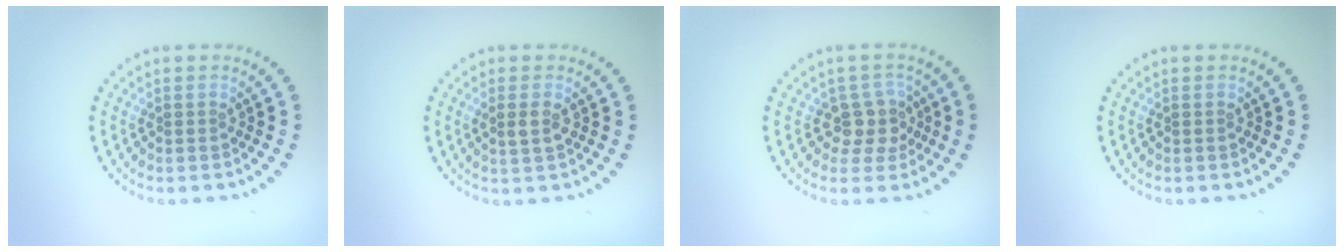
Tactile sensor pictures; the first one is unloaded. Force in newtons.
{"total": 1.5, "press": 1.4, "slide": 0.6}
{"total": 2.7, "press": 2.2, "slide": 1.5}
{"total": 0.0}